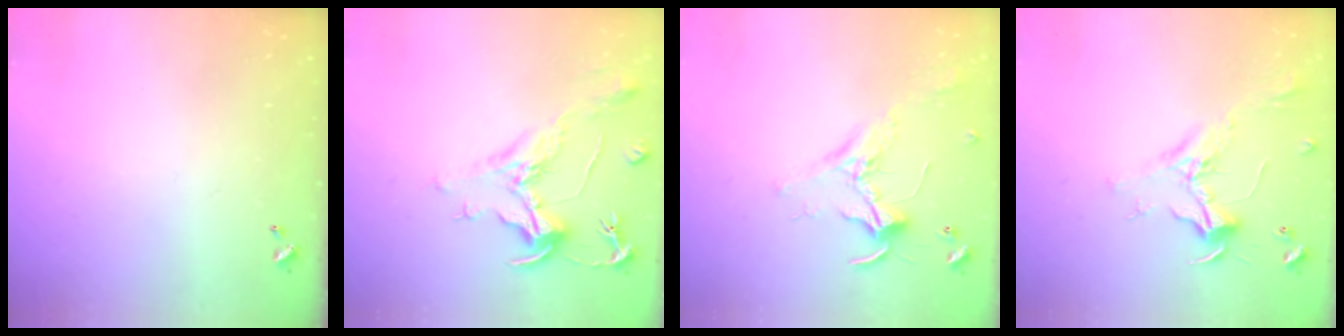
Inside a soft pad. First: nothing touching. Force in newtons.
{"total": 2.2, "press": 1.7, "slide": 1.3}
{"total": 2.1, "press": 2.1, "slide": 0.5}
{"total": 2.4, "press": 2.3, "slide": 0.8}